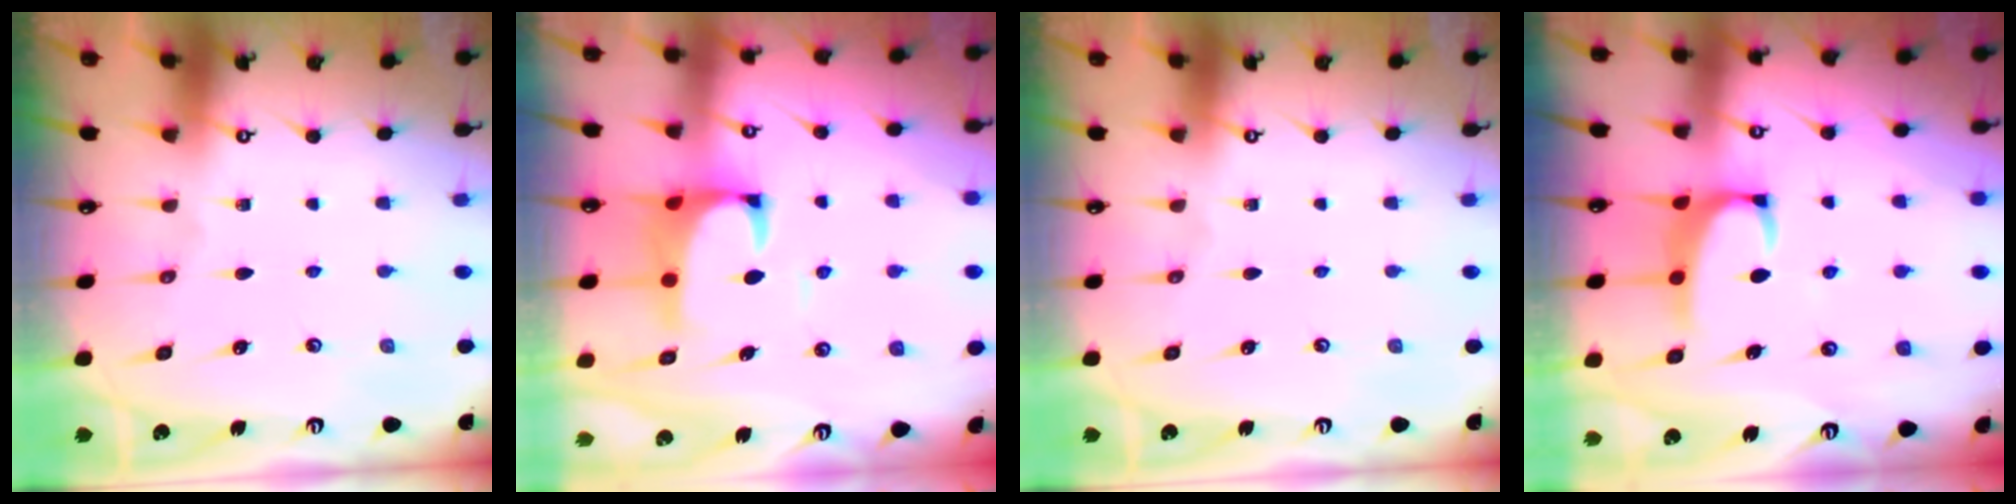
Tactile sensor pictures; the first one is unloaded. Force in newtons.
{"total": 3.5, "press": 3.3, "slide": 1.2}
{"total": 0.0}
{"total": 3.1, "press": 3.0, "slide": 0.8}